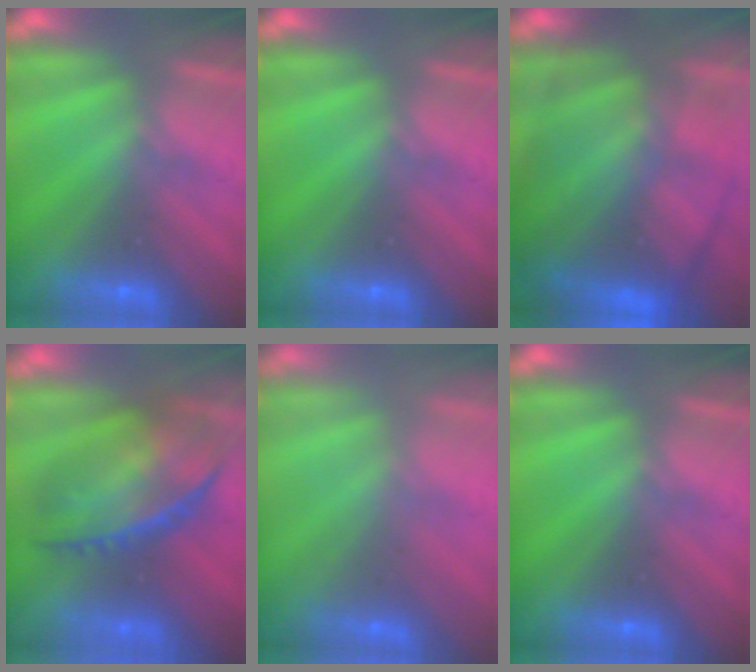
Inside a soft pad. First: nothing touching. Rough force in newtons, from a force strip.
{"total": 0.0}
{"total": 7.3}
{"total": 8.1}
{"total": 2.5}
{"total": 0.0}